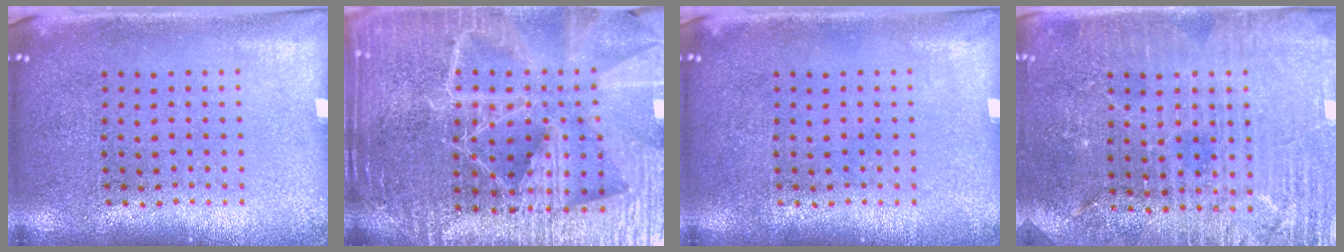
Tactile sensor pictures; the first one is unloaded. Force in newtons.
{"total": 5.7, "press": 5.0, "slide": 2.6}
{"total": 0.0}
{"total": 3.5, "press": 3.4, "slide": 0.7}